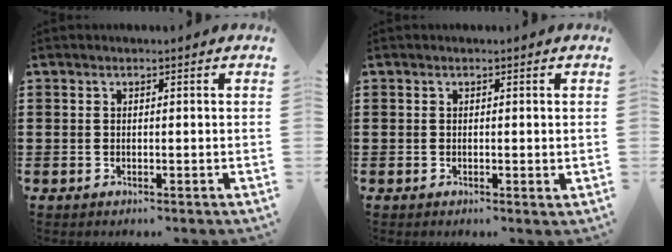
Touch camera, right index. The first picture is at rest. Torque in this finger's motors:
{"motor_torque": [-0.29, 0.06, 0.08, 0.00]}